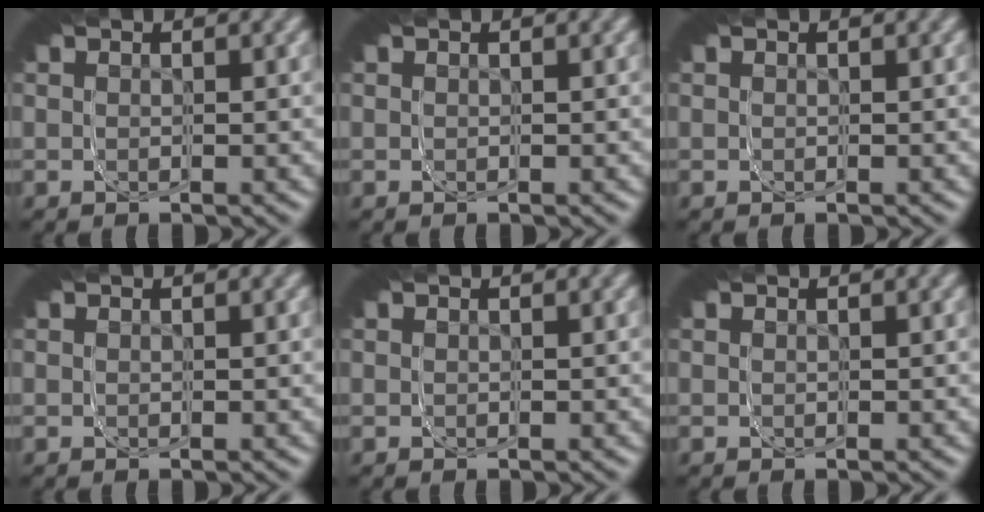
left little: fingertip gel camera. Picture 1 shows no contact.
{"total": 0.0}
{"total": 0.0}
{"total": 0.0}
{"total": 0.0}
{"total": 0.0}